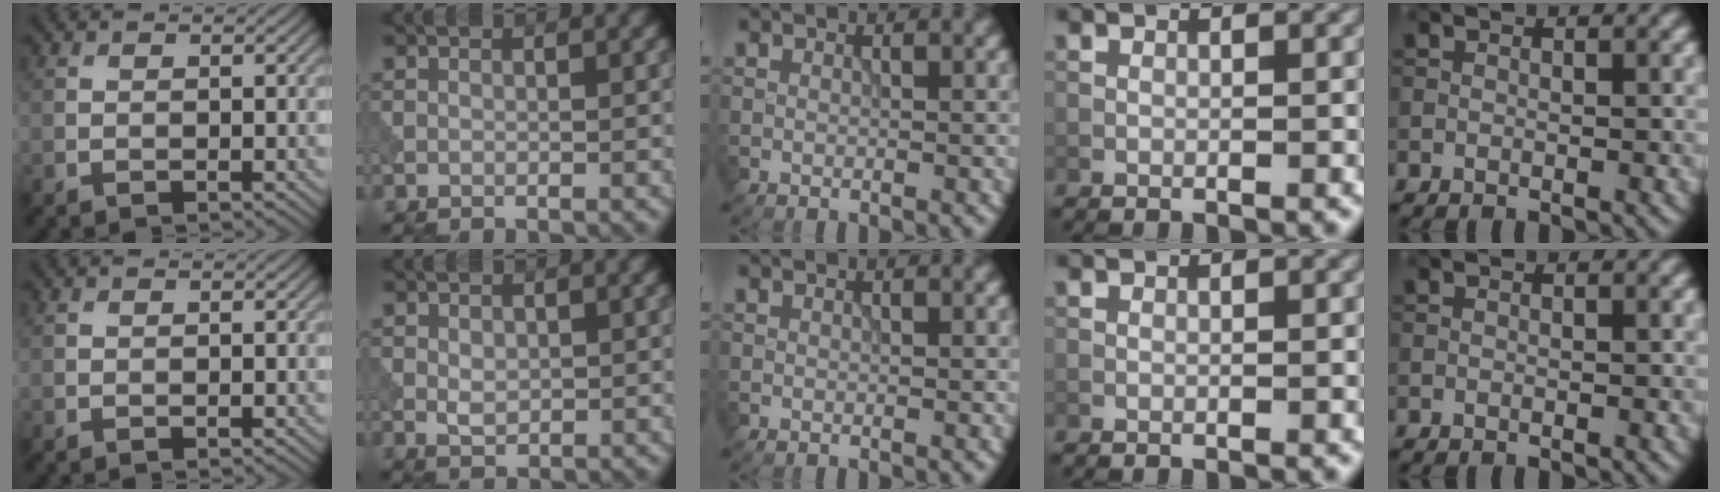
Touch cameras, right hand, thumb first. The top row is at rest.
{"index": {"total": 1.6, "force": [0.1, 1.1, 1.2], "torque": [-0.022, -0.001, 0.004]}}